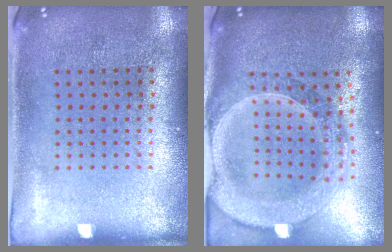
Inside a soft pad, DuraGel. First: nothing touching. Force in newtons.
{"total": 2.7, "press": 2.4, "slide": 1.4}